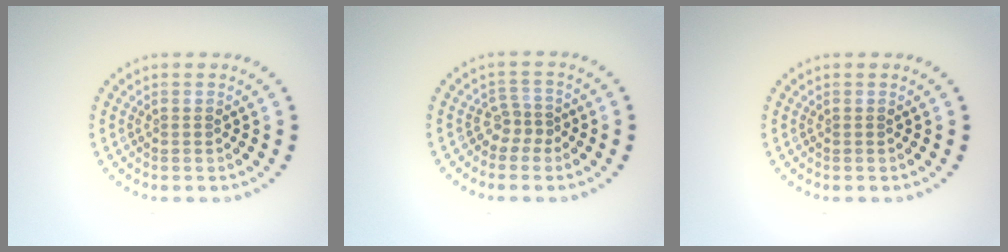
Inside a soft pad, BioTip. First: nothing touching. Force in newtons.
{"total": 1.7, "press": 1.2, "slide": 1.2}
{"total": 0.0}